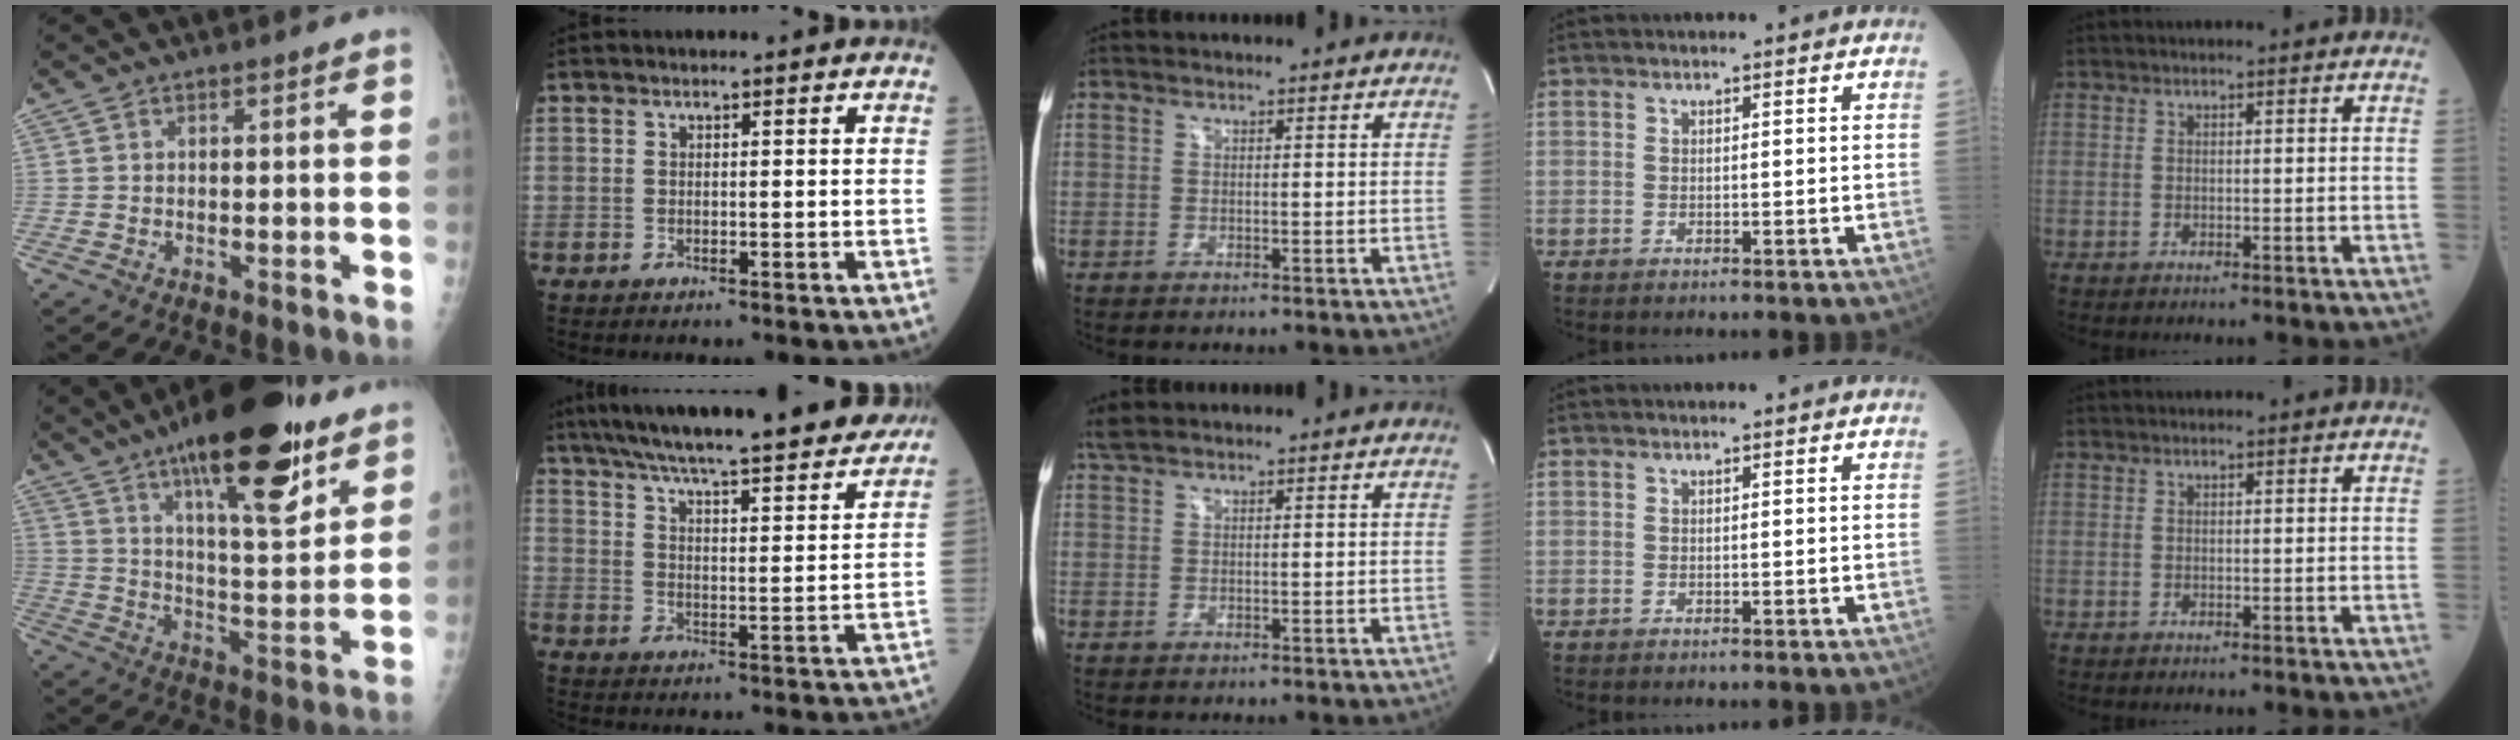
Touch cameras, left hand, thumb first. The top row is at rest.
{"thumb": {"total": 23.0, "force": [14.2, 6.9, 16.7], "torque": [-0.226, -0.065, 0.220]}, "index": {"total": 28.0, "force": [24.7, 3.0, 12.8], "torque": [-0.209, -0.019, 0.330]}, "middle": {"total": 1.6, "force": [1.4, 0.1, 0.8], "torque": [-0.024, 0.021, 0.032]}}